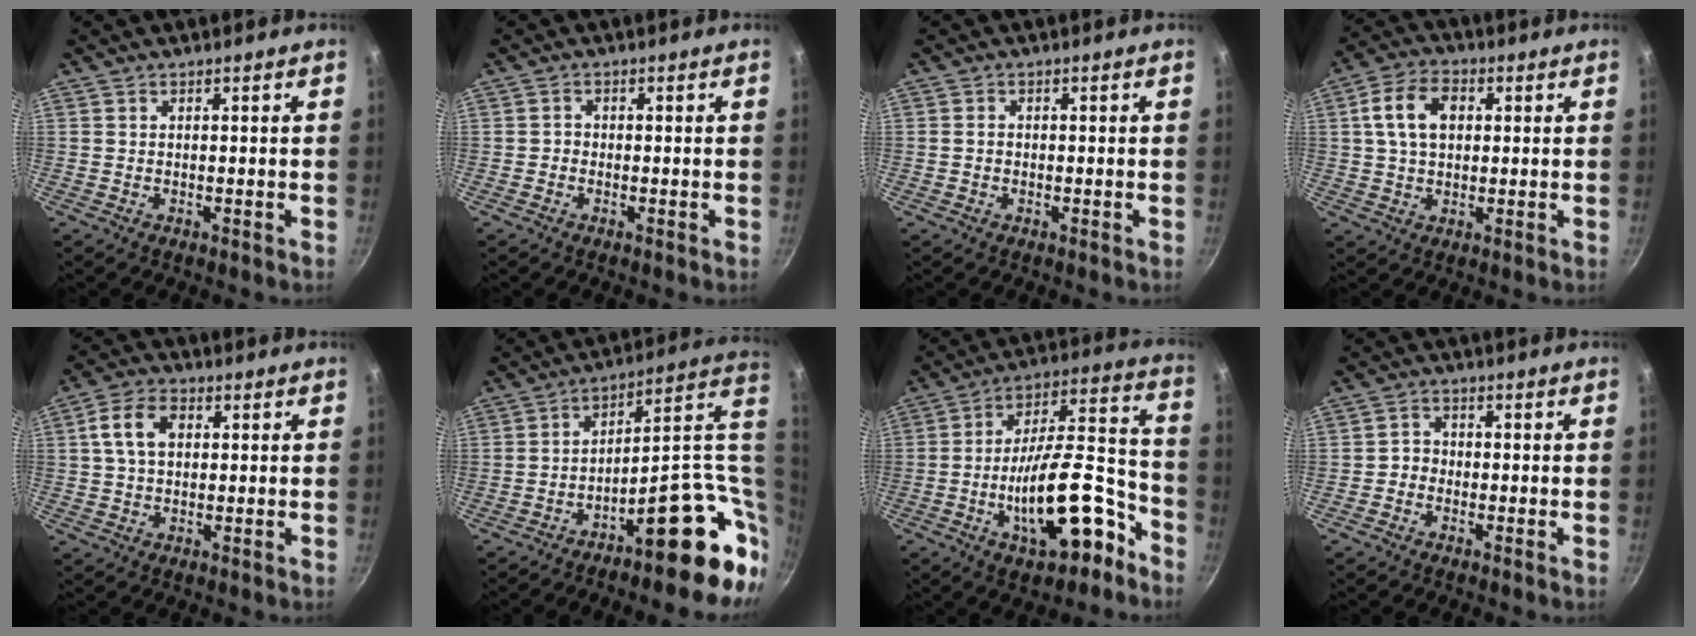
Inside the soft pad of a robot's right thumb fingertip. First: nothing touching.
{"total": 1.0, "force": [-0.6, 0.8, 0.2], "torque": [0.001, 0.002, -0.015]}
{"total": 1.3, "force": [-0.3, 1.1, 0.6], "torque": [-0.009, 0.005, -0.006]}
{"total": 9.5, "force": [2.0, 6.5, 6.7], "torque": [-0.106, 0.015, 0.026]}
{"total": 7.5, "force": [1.5, 5.2, 5.3], "torque": [-0.086, 0.014, 0.019]}
{"total": 20.0, "force": [-2.4, 8.2, 18.1], "torque": [-0.201, 0.024, -0.031]}
{"total": 20.6, "force": [-9.0, 8.6, 16.5], "torque": [-0.218, 0.077, -0.135]}
{"total": 2.3, "force": [-1.0, 1.9, 0.7], "torque": [0.003, 0.014, -0.025]}